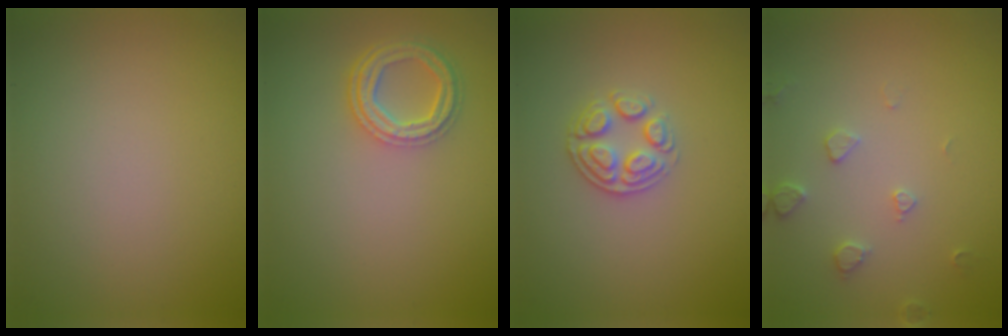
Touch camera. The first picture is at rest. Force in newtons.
{"total": 4.1, "press": 3.2, "slide": 2.5}
{"total": 2.6, "press": 2.4, "slide": 1.1}
{"total": 1.9, "press": 1.8, "slide": 0.3}